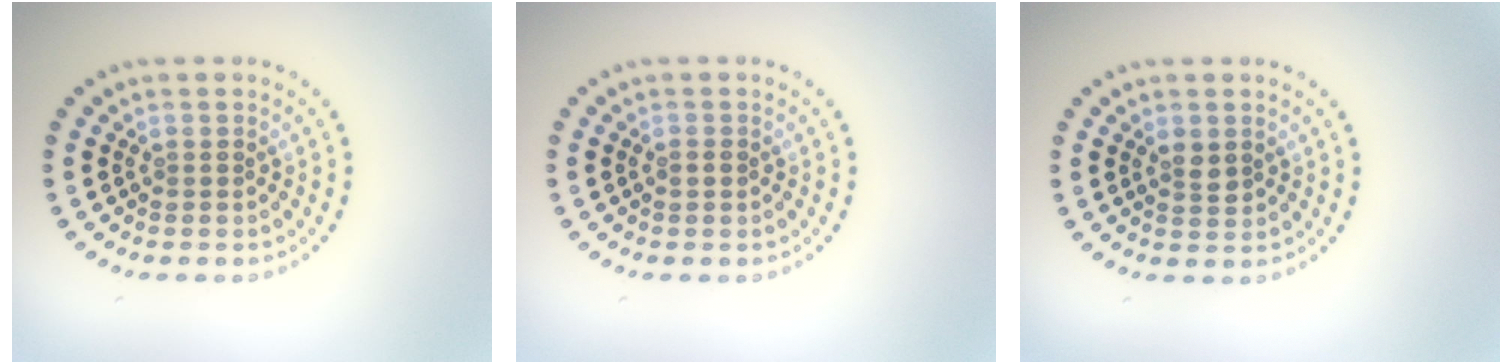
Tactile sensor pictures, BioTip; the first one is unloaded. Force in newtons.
{"total": 0.9, "press": 0.9, "slide": 0.1}
{"total": 1.5, "press": 1.5, "slide": 0.3}